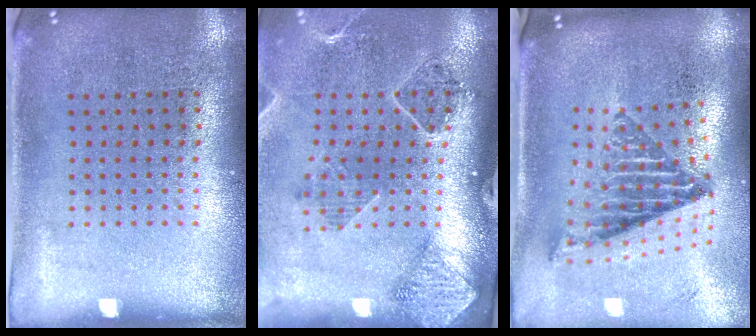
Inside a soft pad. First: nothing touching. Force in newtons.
{"total": 1.5, "press": 1.5, "slide": 0.1}
{"total": 1.8, "press": 1.4, "slide": 1.2}